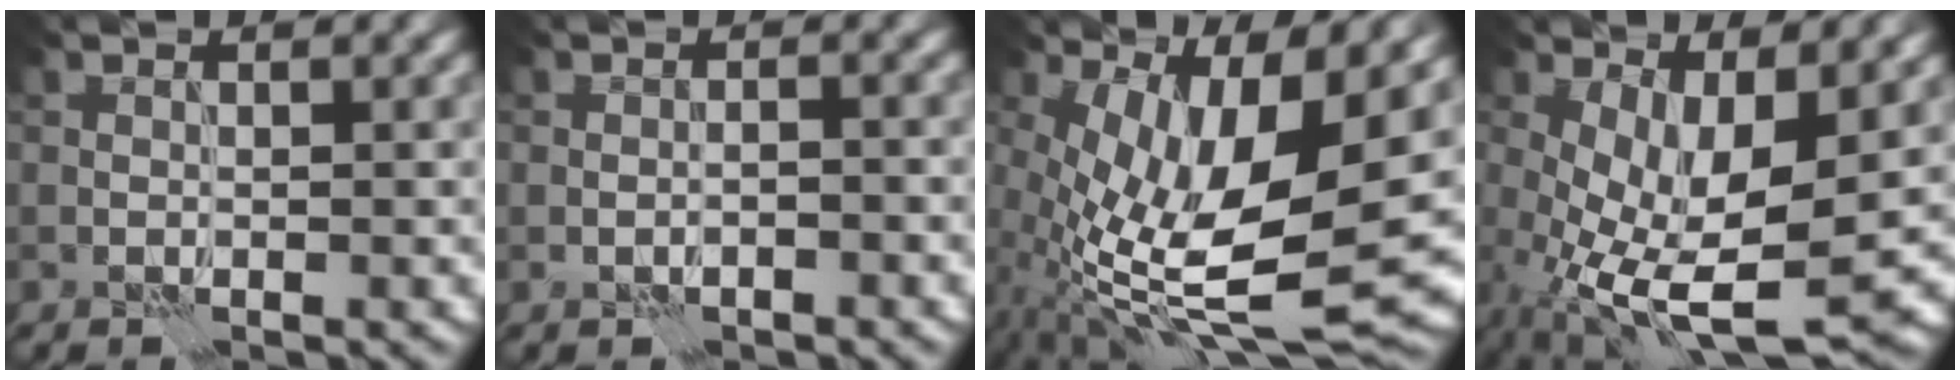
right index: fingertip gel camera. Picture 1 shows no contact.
{"total": 1.4, "force": [-0.8, 0.6, 1.0], "torque": [-0.013, 0.002, -0.009]}
{"total": 13.9, "force": [-0.2, 4.9, 13.0], "torque": [-0.249, -0.019, 0.010]}
{"total": 9.7, "force": [-1.6, 3.6, 8.8], "torque": [-0.178, -0.021, -0.018]}